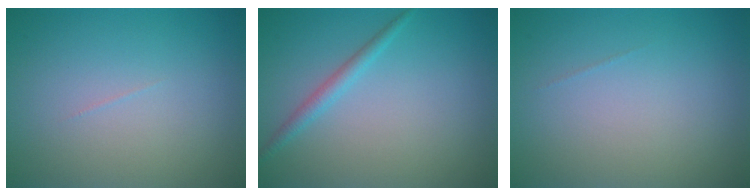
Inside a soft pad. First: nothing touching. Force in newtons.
{"total": 1.6, "press": 1.6, "slide": 0.1}
{"total": 0.0}